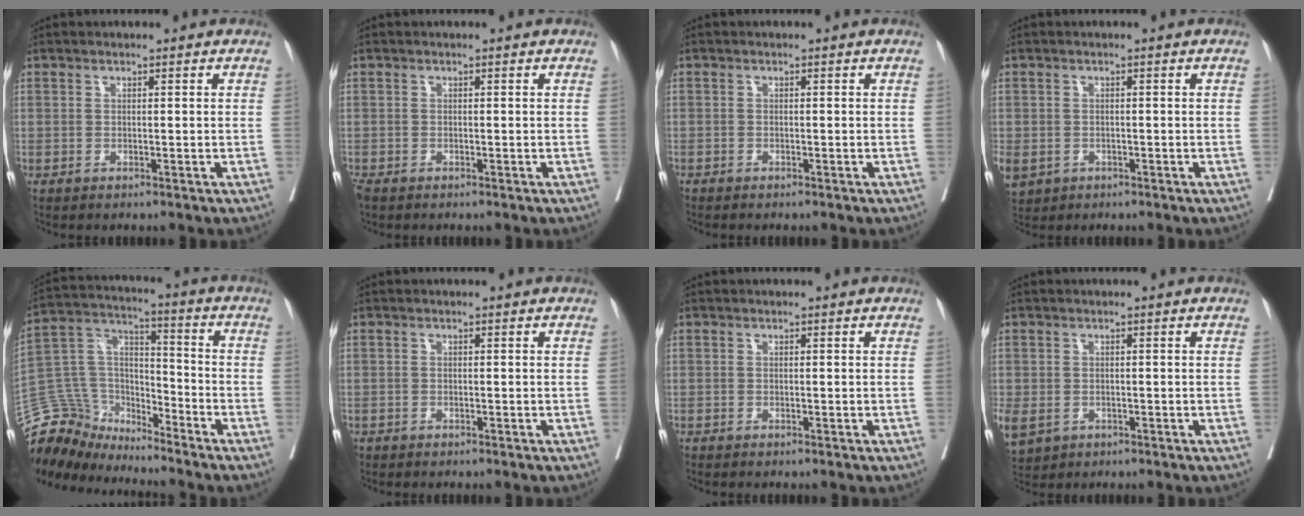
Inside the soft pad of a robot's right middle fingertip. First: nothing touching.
{"total": 1.5, "force": [-1.1, 0.7, 0.7], "torque": [-0.020, -0.006, -0.020]}
{"total": 0.7, "force": [-0.4, 0.1, -0.5], "torque": [-0.001, 0.004, -0.012]}
{"total": 7.9, "force": [-3.2, 6.7, 2.7], "torque": [-0.098, -0.004, -0.044]}
{"total": 13.5, "force": [-13.0, 3.6, 0.9], "torque": [-0.030, 0.054, -0.247]}
{"total": 0.6, "force": [-0.4, 0.0, -0.5], "torque": [-0.003, 0.002, -0.013]}
{"total": 0.6, "force": [-0.2, -0.3, -0.5], "torque": [0.007, 0.002, -0.009]}
{"total": 7.2, "force": [-2.9, 5.9, 3.0], "torque": [-0.101, -0.006, -0.039]}